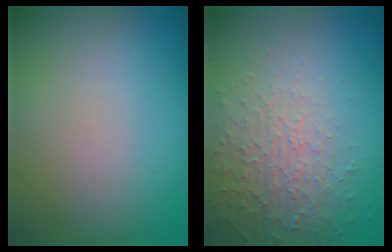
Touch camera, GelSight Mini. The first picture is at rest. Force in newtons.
{"total": 3.9, "press": 3.5, "slide": 1.8}